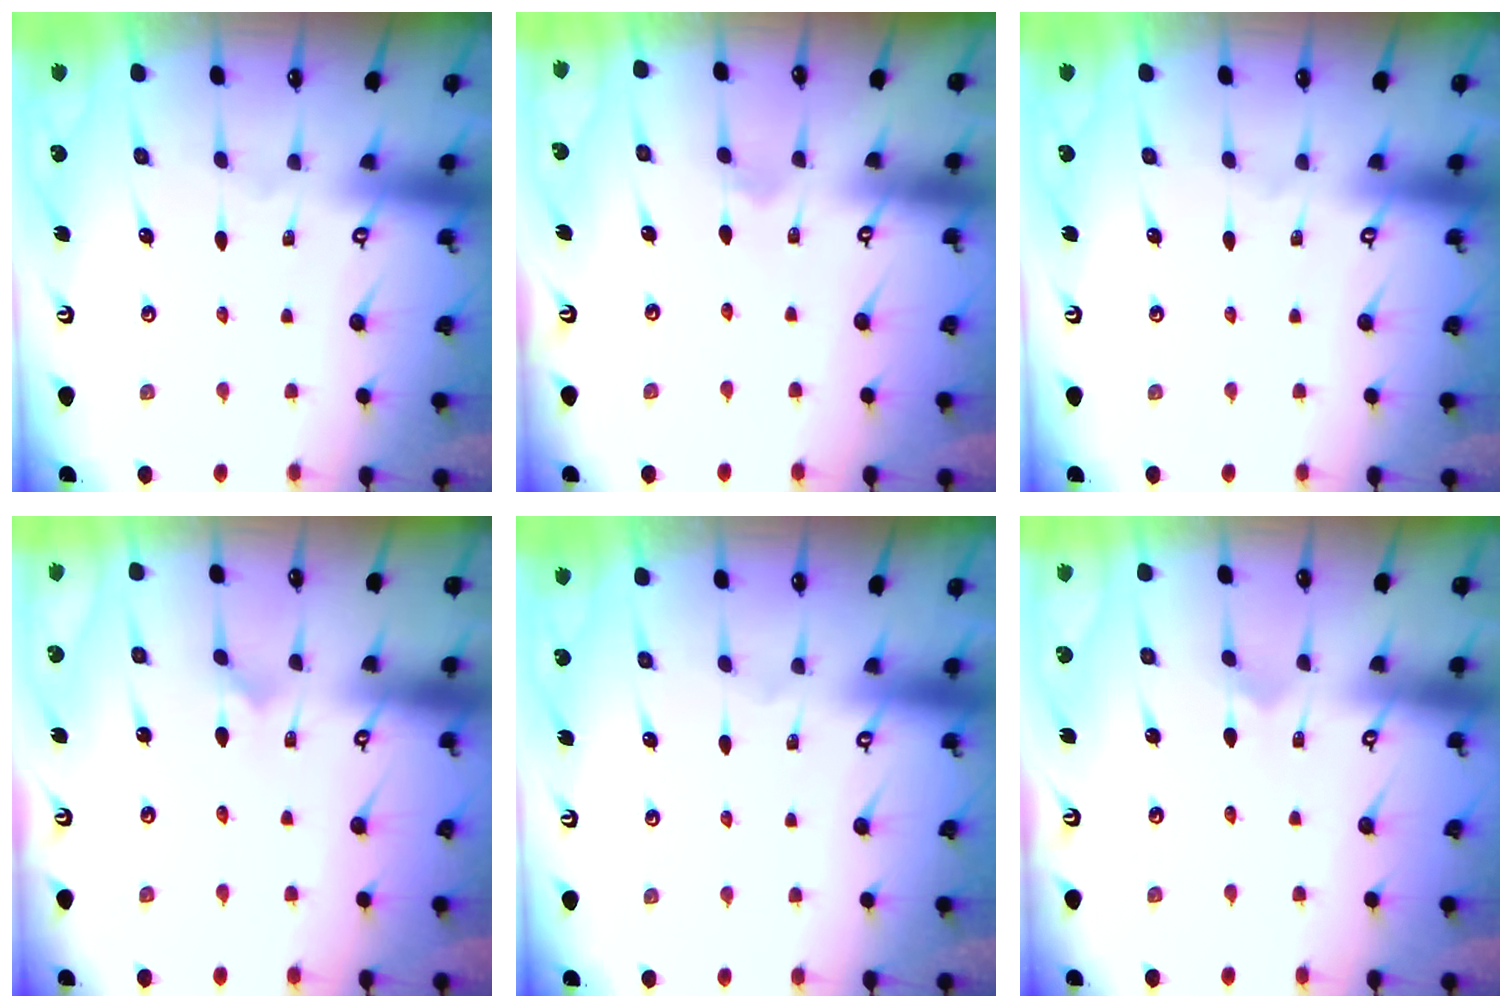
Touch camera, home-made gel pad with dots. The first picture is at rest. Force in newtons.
{"total": 1.5, "press": 1.5, "slide": 0.4}
{"total": 0.0}
{"total": 1.4, "press": 1.4, "slide": 0.1}
{"total": 0.0}
{"total": 1.8, "press": 1.8, "slide": 0.2}